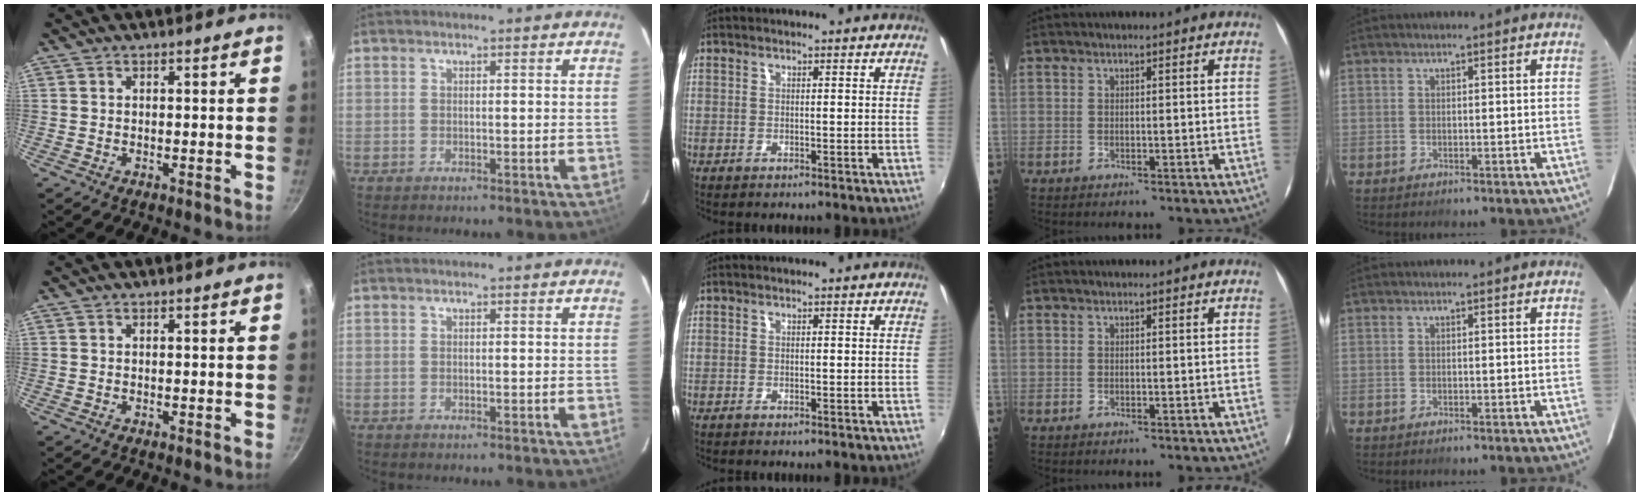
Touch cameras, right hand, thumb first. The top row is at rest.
{}